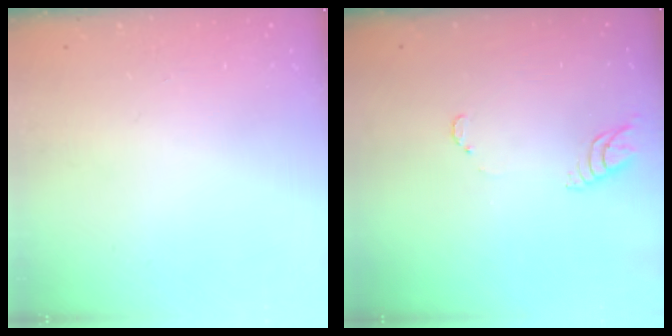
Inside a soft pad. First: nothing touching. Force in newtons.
{"total": 3.9, "press": 3.9, "slide": 0.3}